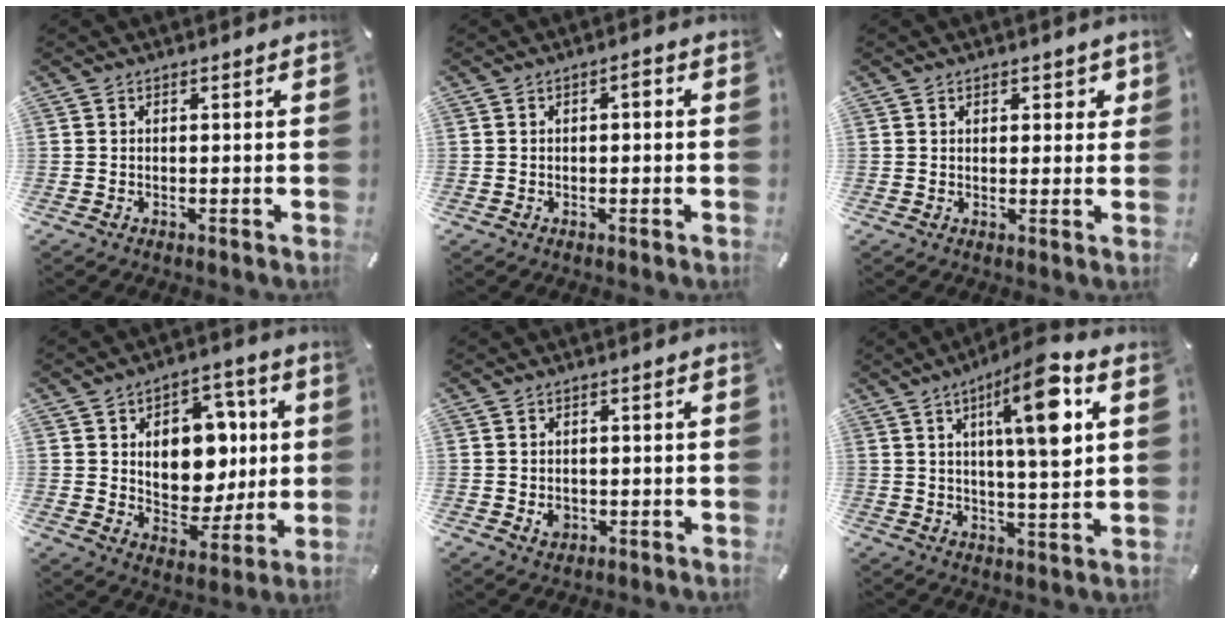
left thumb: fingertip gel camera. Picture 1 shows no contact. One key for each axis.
{"total": 1.8, "fx": -0.2, "fy": 0.9, "fz": 1.5, "tx": -0.021, "ty": 0.005, "tz": -0.009}
{"total": 2.3, "fx": 1.1, "fy": 1.7, "fz": 1.2, "tx": -0.002, "ty": -0.004, "tz": 0.011}
{"total": 12.8, "fx": 2.3, "fy": 10.3, "fz": 7.2, "tx": -0.089, "ty": -0.010, "tz": 0.048}
{"total": 2.5, "fx": -0.5, "fy": 2.1, "fz": 1.2, "tx": -0.014, "ty": 0.000, "tz": -0.010}
{"total": 14.4, "fx": 5.5, "fy": 3.3, "fz": 12.9, "tx": -0.200, "ty": -0.010, "tz": 0.080}